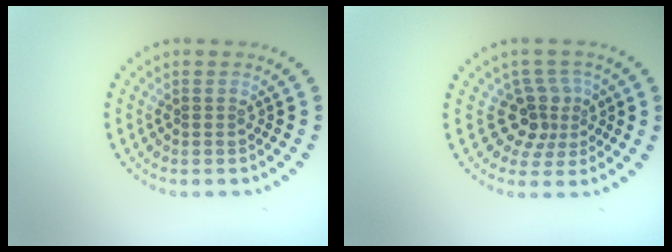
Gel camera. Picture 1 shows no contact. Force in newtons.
{"total": 3.2, "press": 2.2, "slide": 2.3}